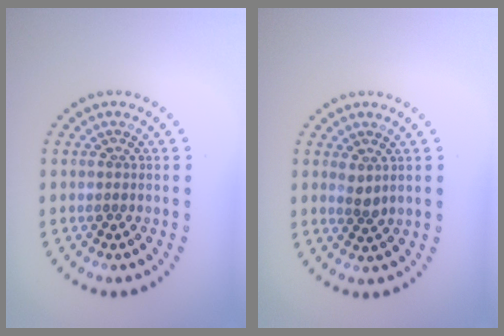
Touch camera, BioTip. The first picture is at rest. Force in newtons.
{"total": 1.2, "press": 1.0, "slide": 0.6}